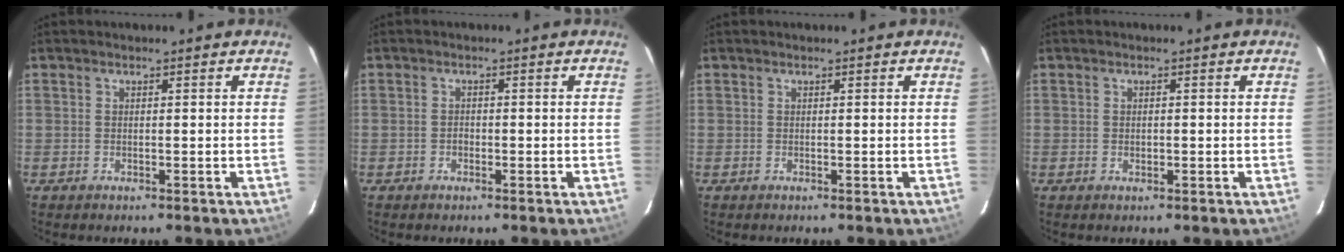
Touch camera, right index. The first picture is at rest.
{"total": 0.9, "force": [-0.5, 0.7, 0.3], "torque": [-0.004, 0.003, -0.008]}
{"total": 0.0}
{"total": 0.9, "force": [-0.2, 0.6, 0.6], "torque": [-0.009, 0.001, -0.002]}